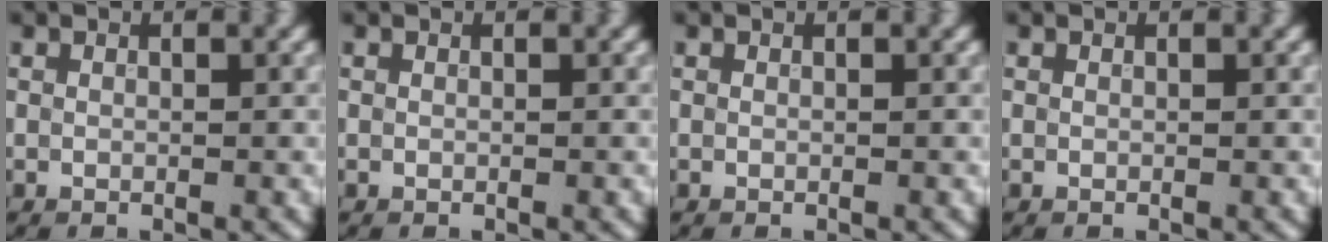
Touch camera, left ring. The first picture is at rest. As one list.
[{"total": 0.0}, {"total": 0.0}, {"total": 0.0}]